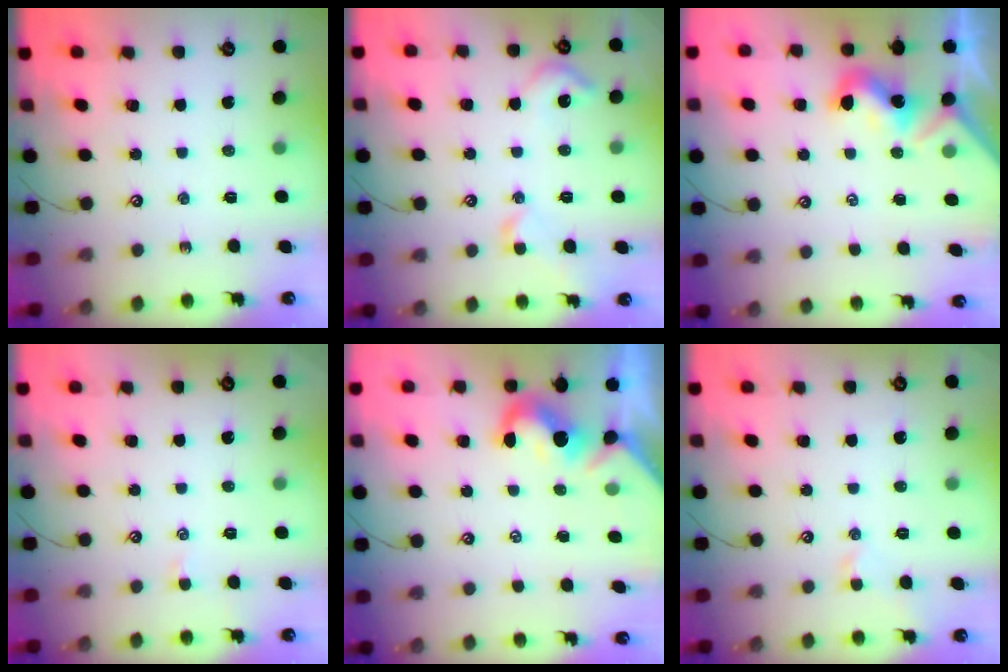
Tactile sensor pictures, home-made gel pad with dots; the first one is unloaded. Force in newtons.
{"total": 4.9, "press": 4.9, "slide": 0.8}
{"total": 1.8, "press": 1.8, "slide": 0.2}
{"total": 0.6, "press": 0.5, "slide": 0.4}
{"total": 1.8, "press": 1.7, "slide": 0.6}
{"total": 0.8, "press": 0.5, "slide": 0.7}